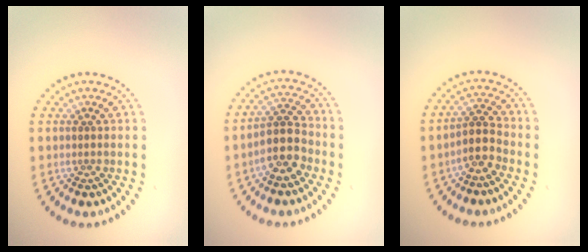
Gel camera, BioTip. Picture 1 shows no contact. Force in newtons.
{"total": 4.2, "press": 3.9, "slide": 1.6}
{"total": 2.5, "press": 1.9, "slide": 1.6}